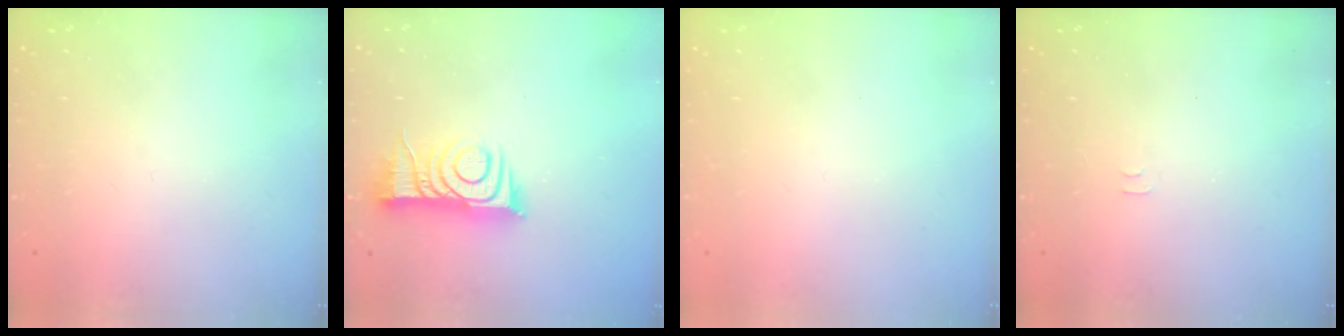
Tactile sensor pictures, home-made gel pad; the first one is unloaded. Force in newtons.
{"total": 10.9, "press": 10.9, "slide": 0.2}
{"total": 1.7, "press": 1.6, "slide": 0.1}
{"total": 3.6, "press": 3.6, "slide": 0.4}